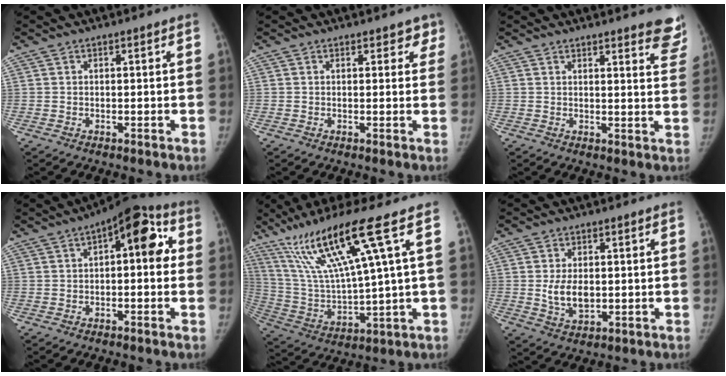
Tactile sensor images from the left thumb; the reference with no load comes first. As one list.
[{"total": 2.6, "force": [1.7, 1.6, 1.0], "torque": [0.024, -0.005, 0.013]}, {"total": 9.7, "force": [8.0, 2.3, 4.9], "torque": [-0.021, -0.040, 0.070]}, {"total": 11.2, "force": [2.1, 5.1, 9.8], "torque": [-0.096, 0.034, 0.018]}, {"total": 18.7, "force": [9.4, 0.5, 16.2], "torque": [-0.310, -0.032, 0.177]}, {"total": 6.1, "force": [0.0, 3.6, 4.9], "torque": [-0.081, -0.007, 0.007]}]